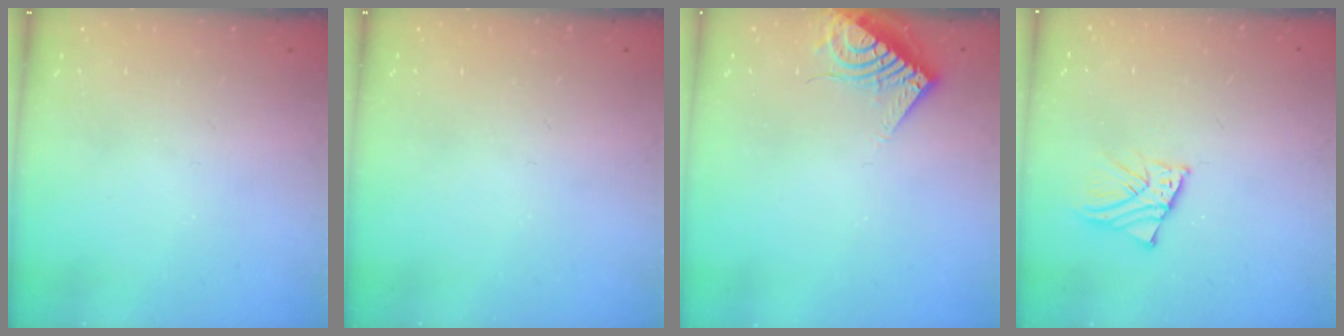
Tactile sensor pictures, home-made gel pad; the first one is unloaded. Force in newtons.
{"total": 0.0}
{"total": 6.8, "press": 6.7, "slide": 0.8}
{"total": 2.3, "press": 2.3, "slide": 0.1}